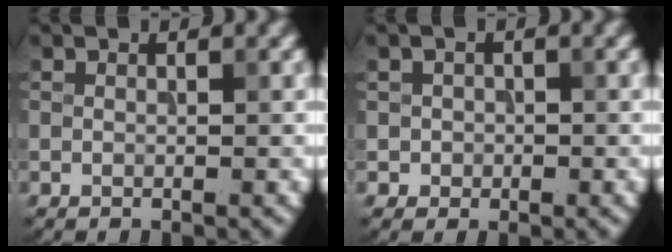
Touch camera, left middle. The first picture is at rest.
{"total": 1.2, "force": [-0.1, 1.2, 0.1], "torque": [0.010, -0.004, -0.002]}